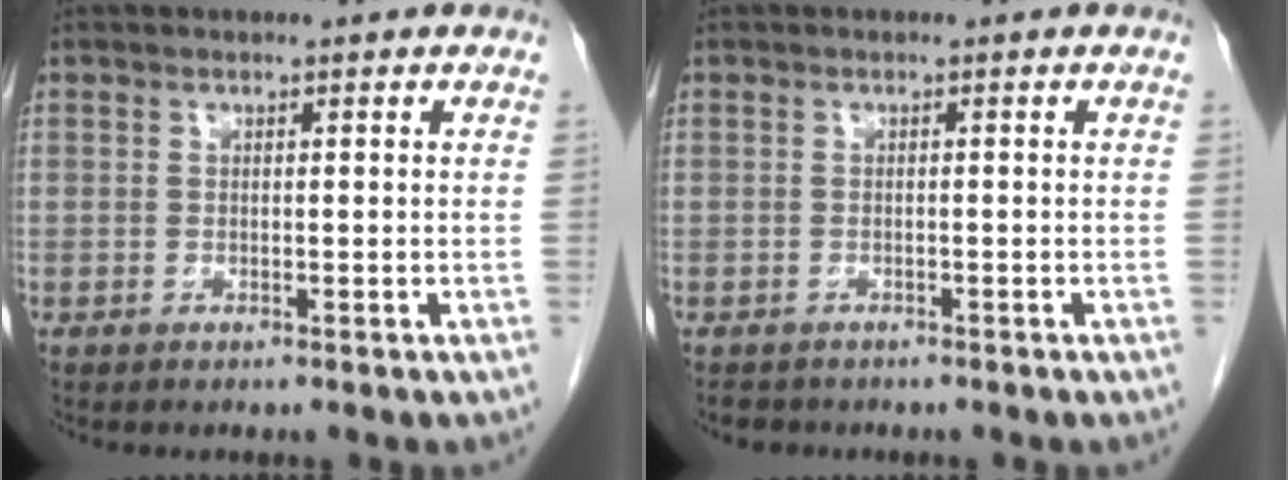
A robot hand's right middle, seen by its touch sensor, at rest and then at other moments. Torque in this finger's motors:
{"motor_torque": [0.11, 0.00, 0.00, -0.01]}